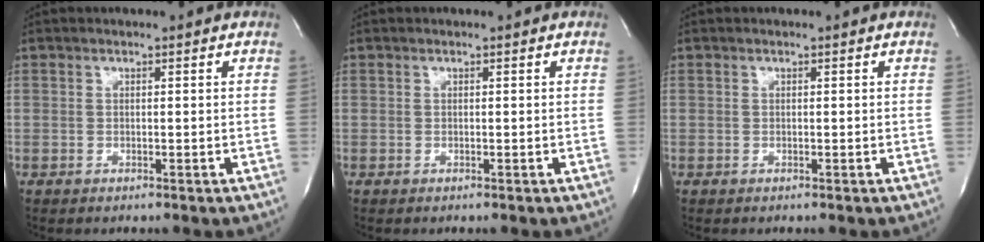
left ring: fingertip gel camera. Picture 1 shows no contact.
{"total": 0.0}
{"total": 0.0}